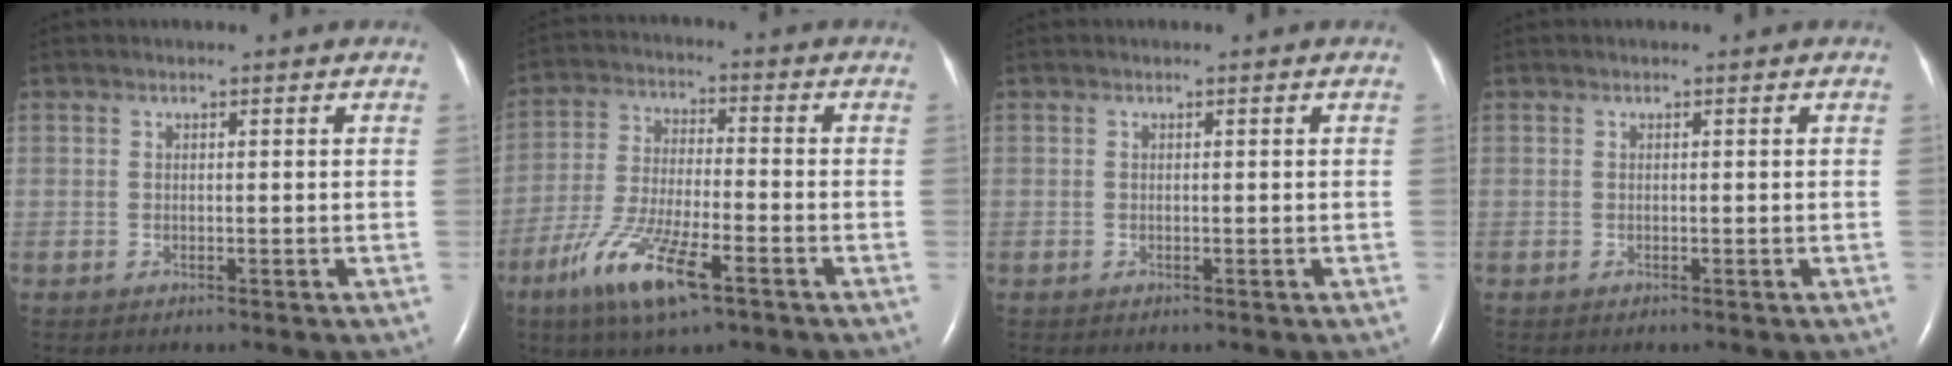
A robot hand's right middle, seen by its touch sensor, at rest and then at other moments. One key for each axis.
{"total": 12.0, "fx": -6.7, "fy": 2.3, "fz": 9.8, "tx": -0.202, "ty": -0.018, "tz": -0.120}
{"total": 0.0}
{"total": 0.0}